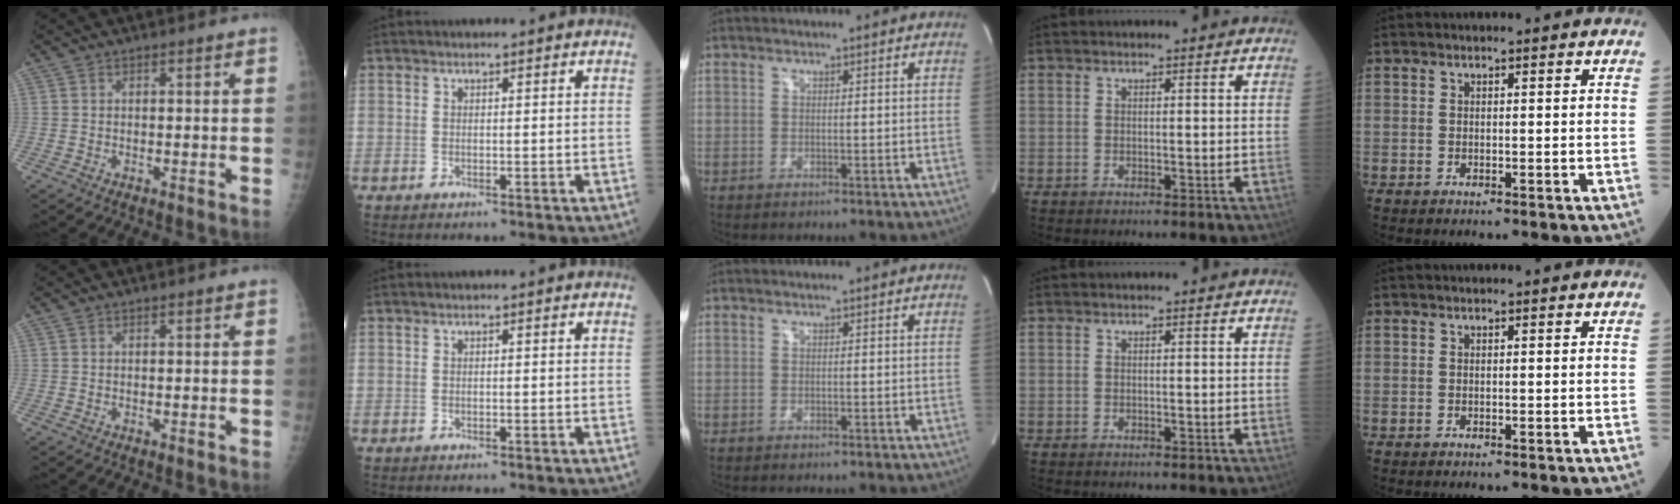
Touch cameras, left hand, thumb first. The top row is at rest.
{}